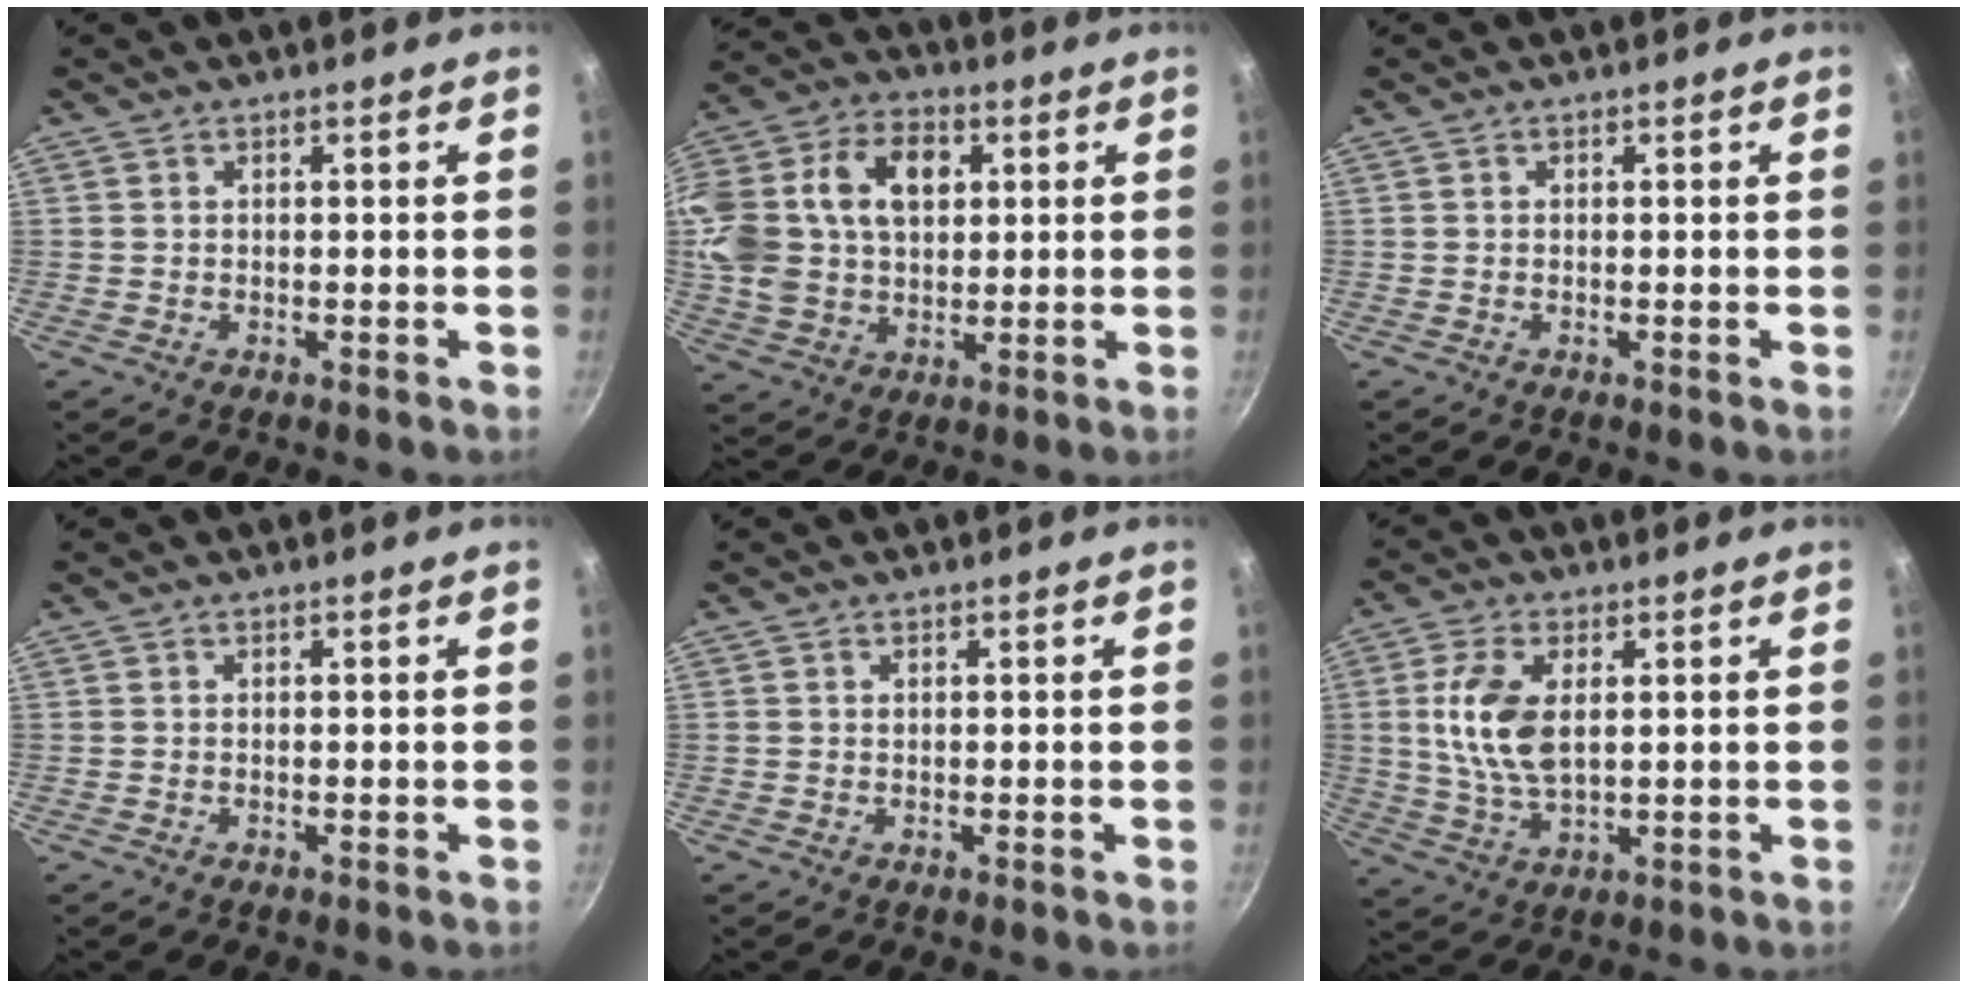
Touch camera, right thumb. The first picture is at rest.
{"total": 23.7, "force": [5.4, 16.9, 15.7], "torque": [-0.329, 0.026, 0.091]}
{"total": 0.0}
{"total": 0.0}
{"total": 0.0}
{"total": 10.7, "force": [1.9, 5.8, 8.7], "torque": [-0.172, -0.006, 0.041]}